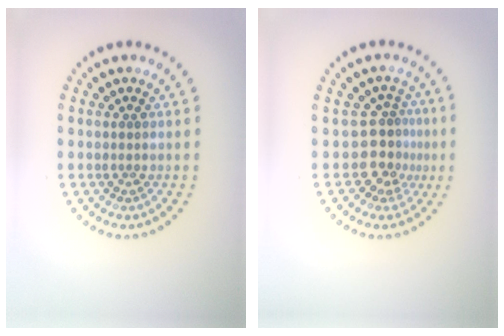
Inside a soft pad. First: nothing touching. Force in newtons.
{"total": 3.0, "press": 2.1, "slide": 2.1}